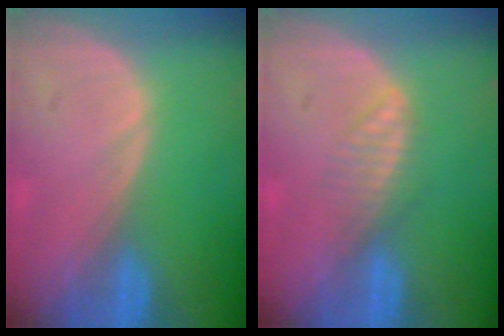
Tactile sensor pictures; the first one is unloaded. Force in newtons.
{"total": 2.7, "press": 2.7, "slide": 0.2}